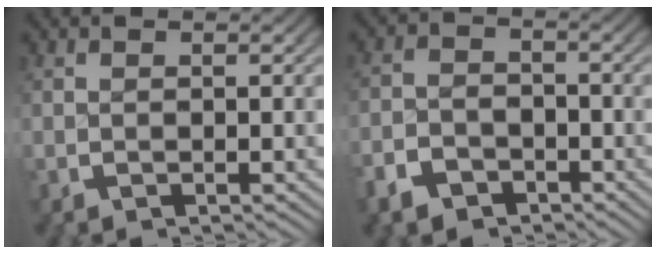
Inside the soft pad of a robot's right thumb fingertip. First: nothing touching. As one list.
[{"total": 4.2, "force": [-2.9, 2.7, 1.1], "torque": [-0.012, -0.012, -0.050]}]